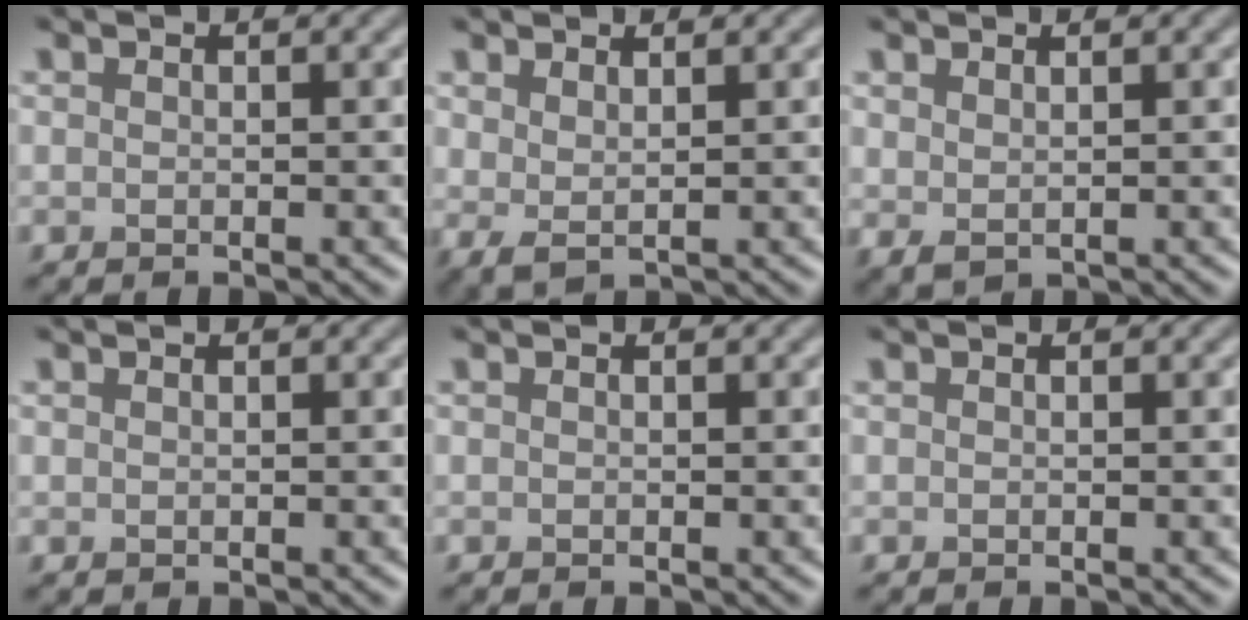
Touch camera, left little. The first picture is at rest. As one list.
[{"total": 1.6, "force": [1.0, 0.4, 1.2], "torque": [-0.026, -0.003, 0.022]}, {"total": 1.2, "force": [0.8, 0.4, 0.7], "torque": [-0.017, -0.002, 0.021]}, {"total": 0.0}, {"total": 0.0}, {"total": 0.0}]